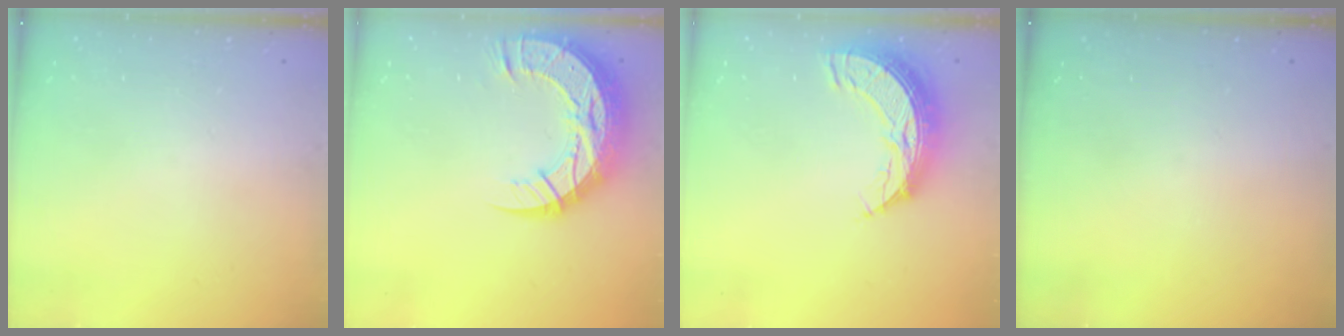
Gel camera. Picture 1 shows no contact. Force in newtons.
{"total": 19.2, "press": 19.1, "slide": 1.4}
{"total": 10.5, "press": 10.4, "slide": 0.9}
{"total": 0.0}